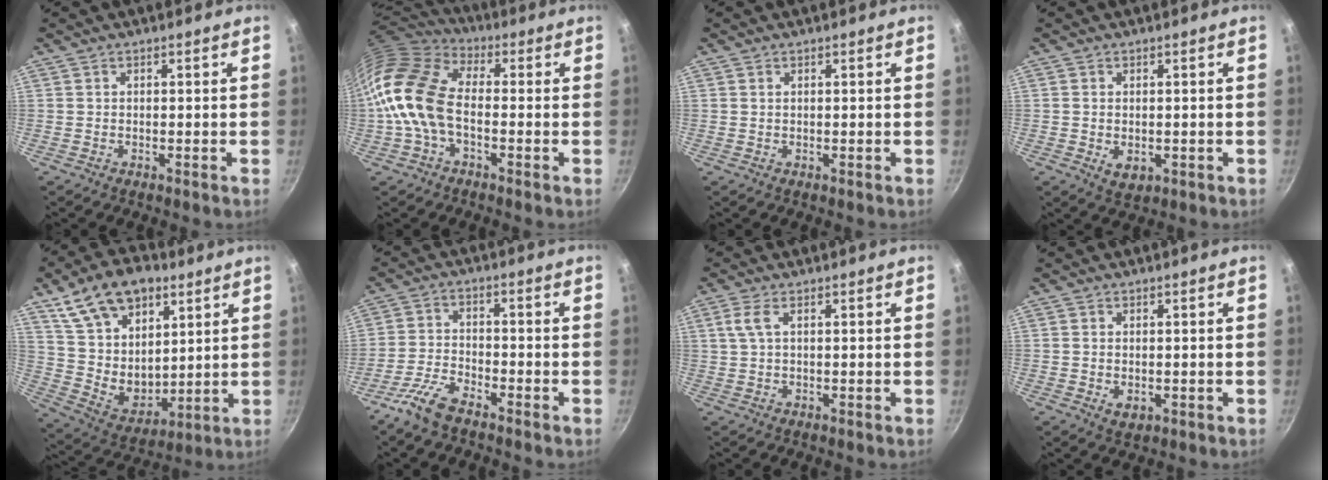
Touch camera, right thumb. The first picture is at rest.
{"total": 13.8, "force": [-2.1, 8.5, 10.7], "torque": [-0.190, 0.034, -0.060]}
{"total": 0.6, "force": [0.3, 0.3, 0.4], "torque": [-0.007, 0.001, 0.005]}
{"total": 3.4, "force": [-0.4, 2.4, 2.4], "torque": [-0.039, -0.010, -0.002]}
{"total": 21.1, "force": [10.8, 13.4, 12.2], "torque": [-0.174, -0.047, 0.203]}
{"total": 6.3, "force": [-4.8, 2.1, 3.5], "torque": [-0.081, 0.029, -0.103]}
{"total": 2.8, "force": [0.9, 1.1, 2.4], "torque": [-0.056, 0.005, 0.020]}
{"total": 2.5, "force": [-0.3, 1.7, 1.7], "torque": [-0.029, -0.007, -0.002]}